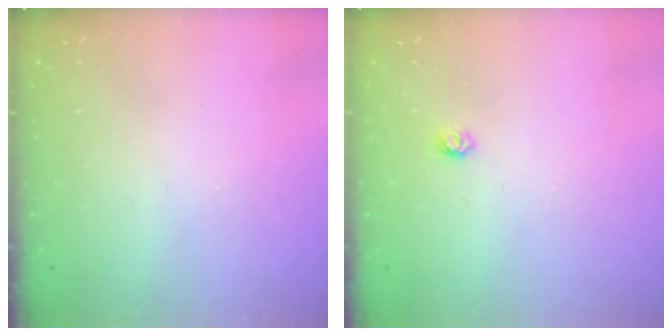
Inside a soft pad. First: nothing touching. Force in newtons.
{"total": 3.2, "press": 3.2, "slide": 0.3}